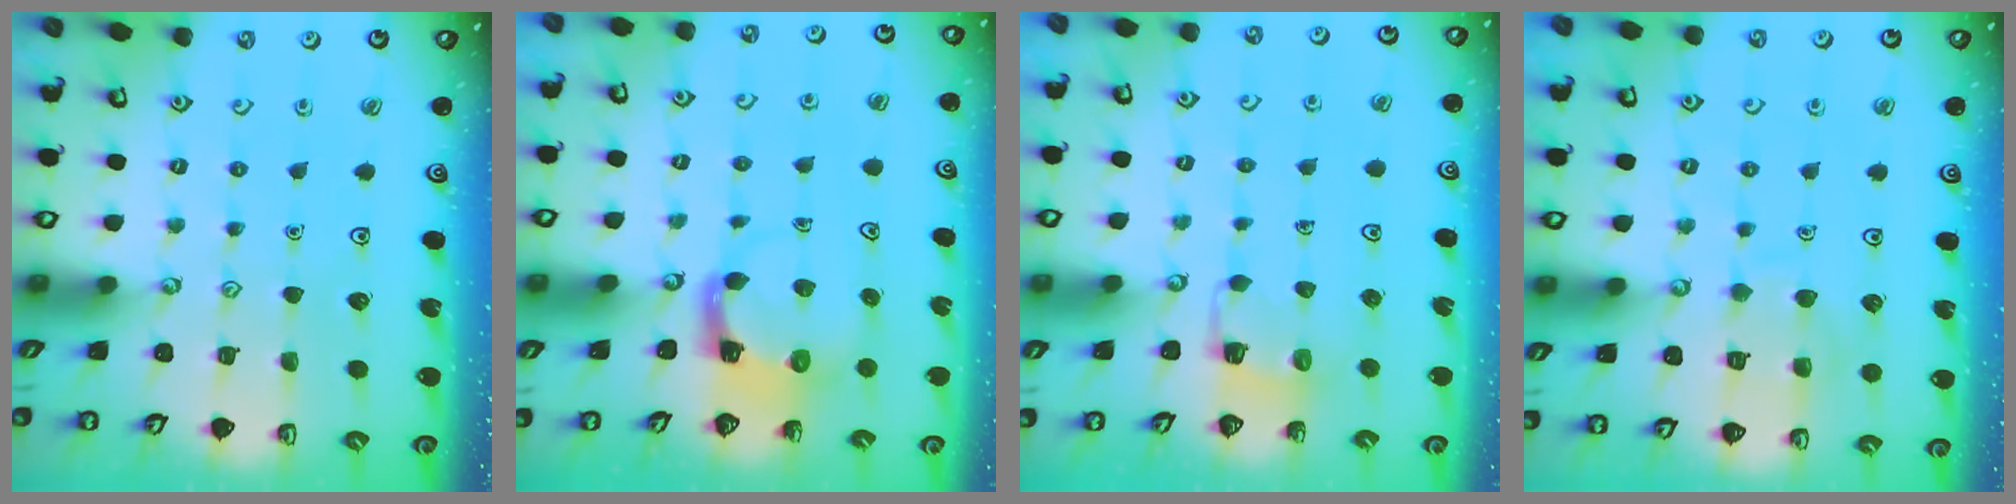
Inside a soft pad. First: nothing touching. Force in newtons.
{"total": 3.8, "press": 3.7, "slide": 0.6}
{"total": 3.1, "press": 3.1, "slide": 0.3}
{"total": 7.7, "press": 7.6, "slide": 0.7}